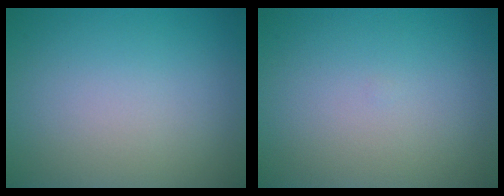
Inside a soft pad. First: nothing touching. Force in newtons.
{"total": 0.0}